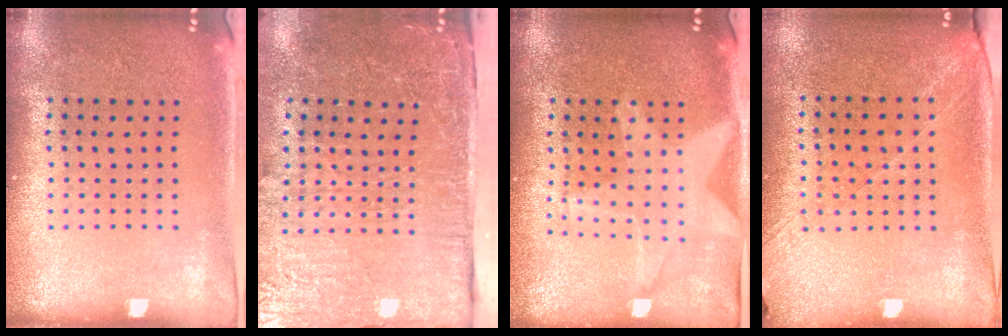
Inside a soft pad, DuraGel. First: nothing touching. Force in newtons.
{"total": 5.0, "press": 4.1, "slide": 2.9}
{"total": 1.3, "press": 1.2, "slide": 0.3}
{"total": 1.2, "press": 1.0, "slide": 0.7}